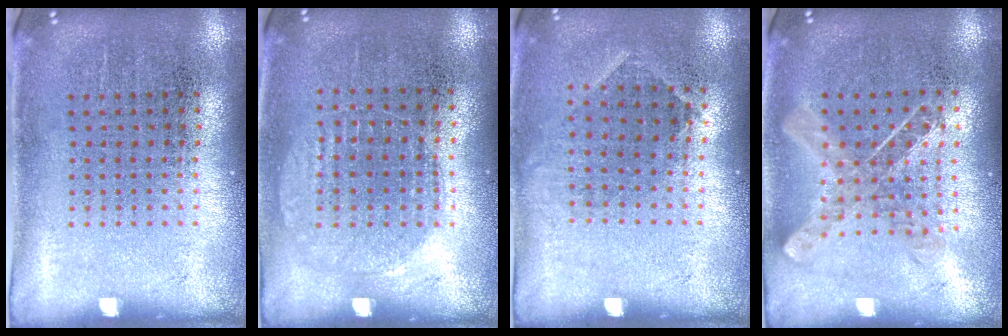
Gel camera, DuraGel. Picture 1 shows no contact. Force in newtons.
{"total": 0.9, "press": 0.9, "slide": 0.2}
{"total": 0.9, "press": 0.6, "slide": 0.6}
{"total": 0.7, "press": 0.7, "slide": 0.1}